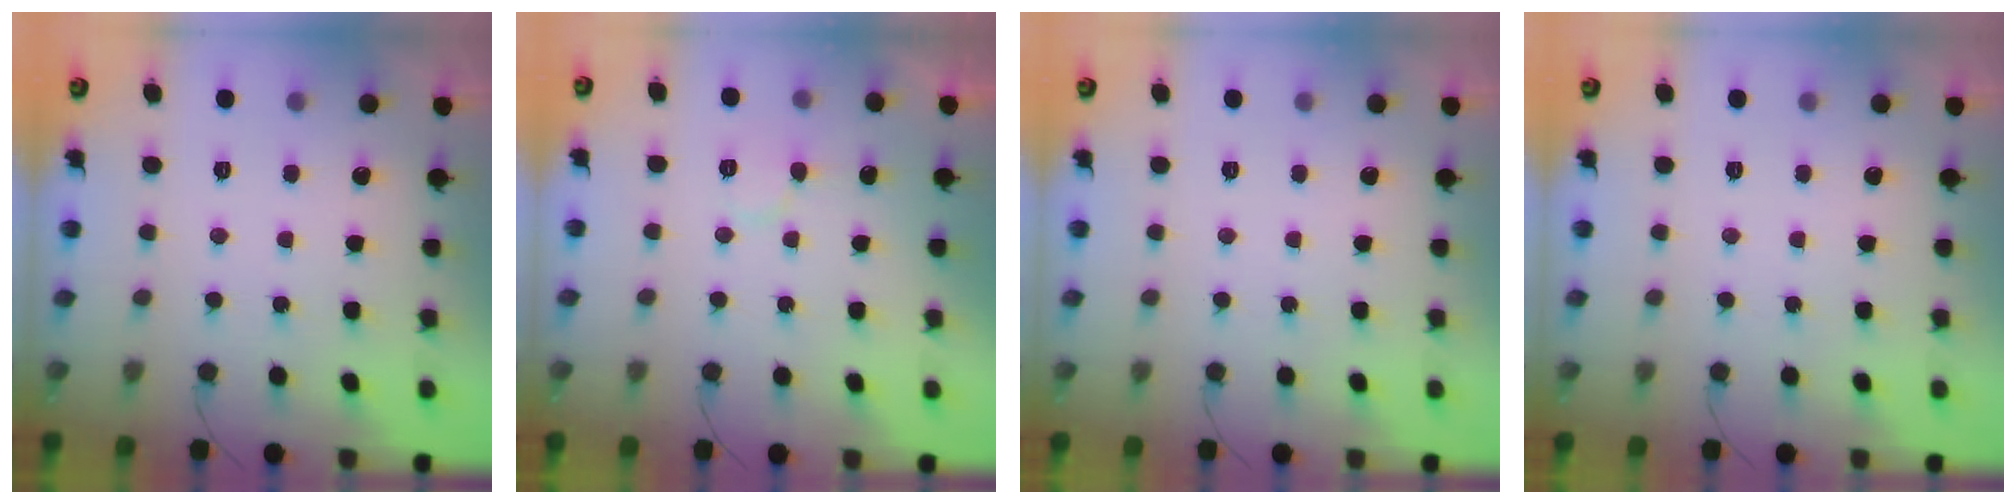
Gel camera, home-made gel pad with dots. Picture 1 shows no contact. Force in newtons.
{"total": 6.1, "press": 6.0, "slide": 0.5}
{"total": 0.0}
{"total": 0.0}